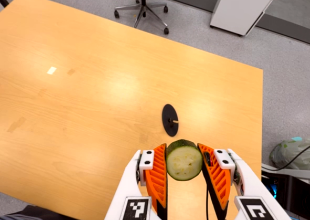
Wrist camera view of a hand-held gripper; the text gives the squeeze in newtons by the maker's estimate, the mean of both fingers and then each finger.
{"total": 12.3, "left": 11.5, "right": 13.1}